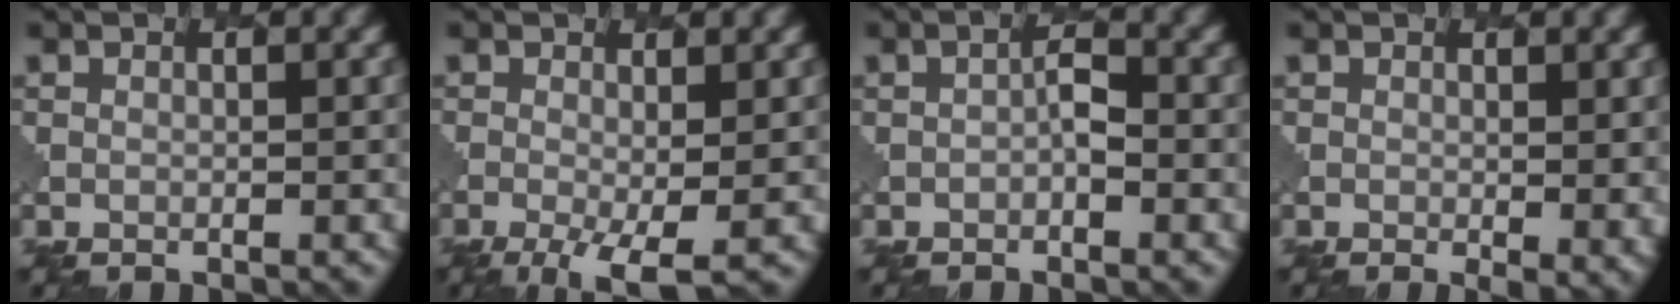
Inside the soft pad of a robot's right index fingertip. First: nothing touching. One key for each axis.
{"total": 4.3, "fx": -1.5, "fy": 1.3, "fz": 3.8, "tx": -0.073, "ty": -0.009, "tz": -0.024}
{"total": 1.1, "fx": -0.4, "fy": 0.4, "fz": 1.0, "tx": -0.017, "ty": 0.002, "tz": -0.007}
{"total": 3.1, "fx": 0.0, "fy": 1.2, "fz": 2.9, "tx": -0.038, "ty": -0.012, "tz": 0.003}